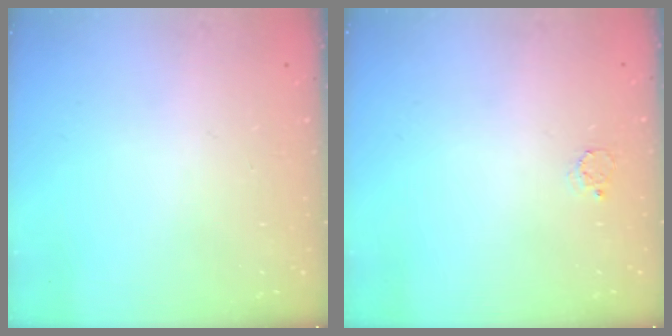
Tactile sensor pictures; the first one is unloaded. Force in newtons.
{"total": 2.3, "press": 2.3, "slide": 0.2}